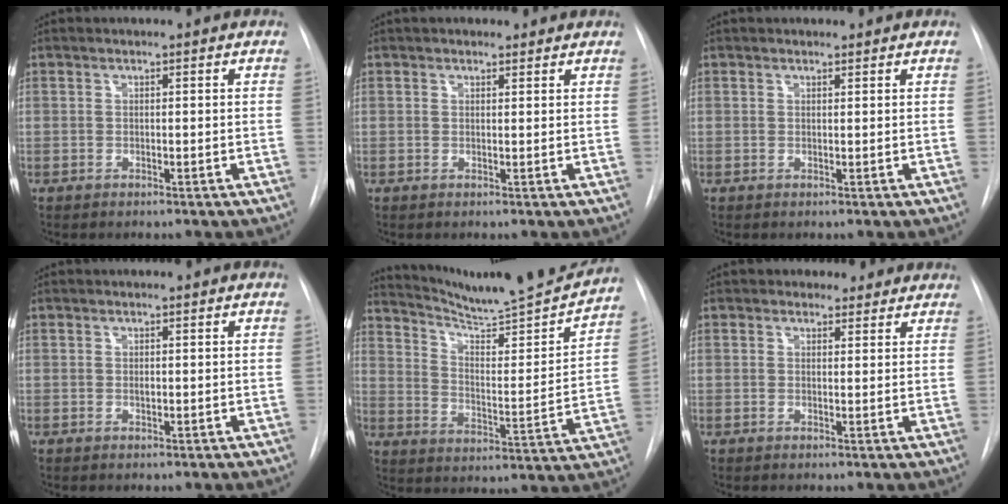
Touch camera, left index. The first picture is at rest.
{"total": 2.5, "force": [2.1, 1.2, 0.7], "torque": [-0.006, 0.018, 0.028]}
{"total": 1.0, "force": [0.9, 0.5, 0.1], "torque": [-0.003, 0.005, 0.013]}
{"total": 0.6, "force": [0.1, 0.4, 0.5], "torque": [-0.008, 0.000, 0.001]}
{"total": 19.8, "force": [18.9, 0.1, 6.2], "torque": [-0.099, -0.061, 0.267]}
{"total": 3.8, "force": [3.1, 2.3, 0.2], "torque": [0.006, 0.004, 0.030]}